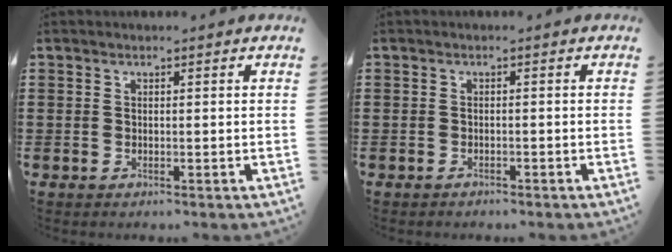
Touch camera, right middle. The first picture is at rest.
{"total": 0.7, "force": [-0.7, 0.2, 0.0], "torque": [-0.001, 0.001, -0.015]}